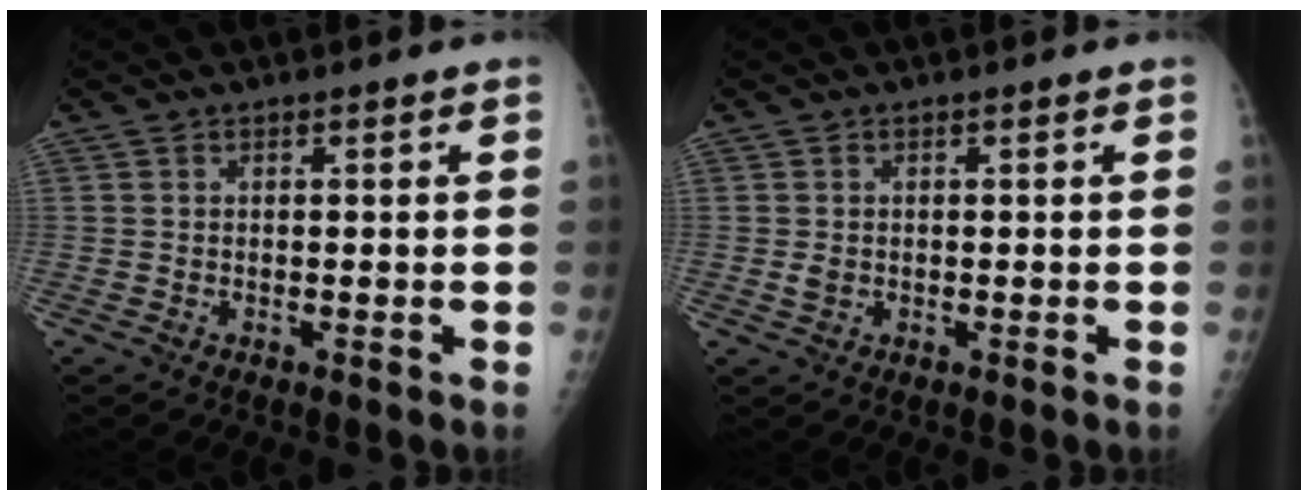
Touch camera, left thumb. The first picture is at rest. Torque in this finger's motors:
{"motor_torque": [-0.21, 0.18, -0.01, -0.07, 0.00]}